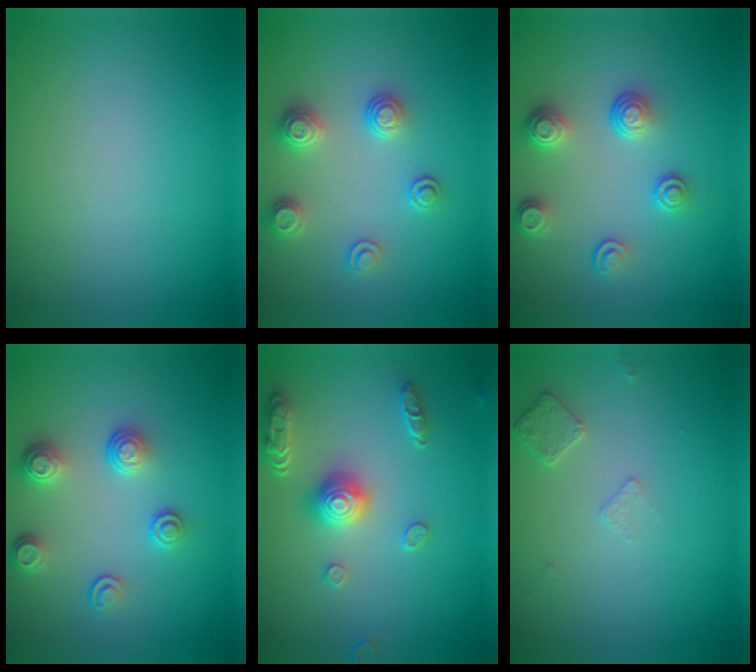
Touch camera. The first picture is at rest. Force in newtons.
{"total": 2.6, "press": 2.6, "slide": 0.4}
{"total": 3.4, "press": 2.8, "slide": 1.9}
{"total": 3.4, "press": 2.8, "slide": 1.9}
{"total": 4.1, "press": 3.7, "slide": 1.8}
{"total": 1.5, "press": 1.4, "slide": 0.3}